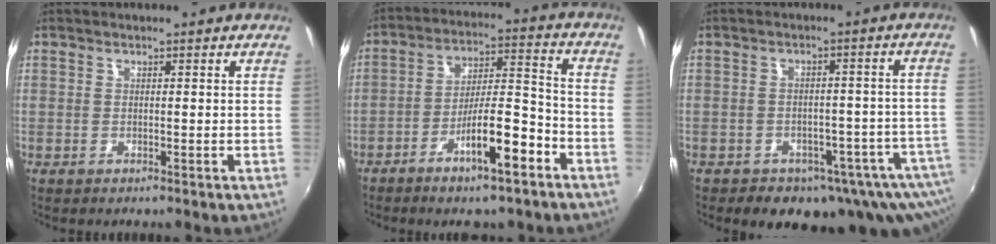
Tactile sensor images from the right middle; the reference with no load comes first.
{"total": 11.2, "force": [-6.6, 2.4, 8.6], "torque": [-0.147, 0.013, -0.101]}
{"total": 16.5, "force": [-10.9, 9.5, 8.1], "torque": [-0.116, -0.007, -0.117]}